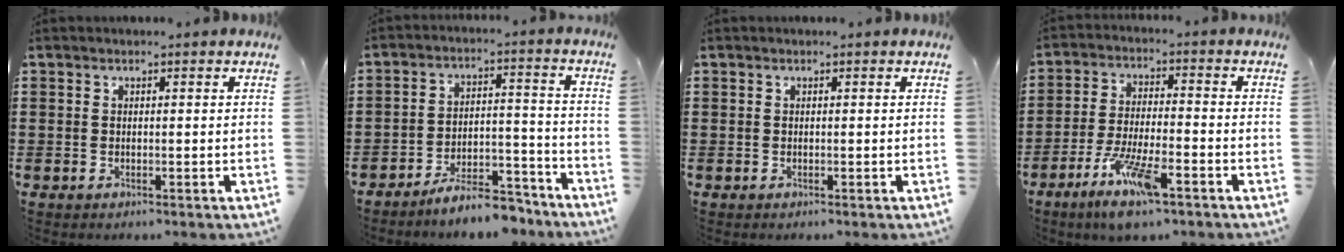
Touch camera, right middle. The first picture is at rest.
{"total": 7.7, "force": [-7.2, 1.3, 2.5], "torque": [-0.027, 0.025, -0.133]}
{"total": 0.0}
{"total": 9.0, "force": [-5.8, 1.7, 6.6], "torque": [-0.141, -0.008, -0.109]}